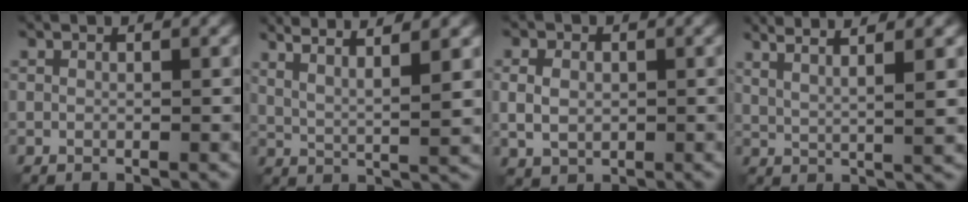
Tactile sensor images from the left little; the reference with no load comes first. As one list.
[{"total": 6.5, "force": [4.5, 1.1, 4.6], "torque": [-0.085, 0.011, 0.066]}, {"total": 2.7, "force": [-0.2, 2.1, 1.7], "torque": [-0.034, -0.001, -0.004]}, {"total": 5.7, "force": [3.8, 1.0, 4.1], "torque": [-0.070, 0.013, 0.049]}]